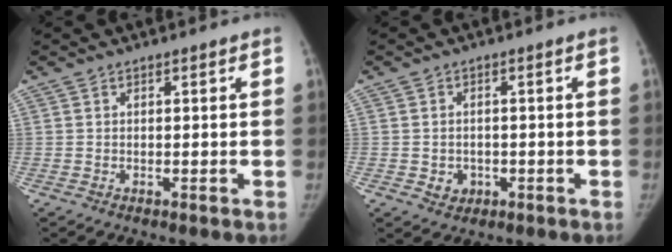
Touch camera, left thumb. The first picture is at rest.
{"total": 3.2, "force": [-0.9, 2.8, 1.2], "torque": [-0.002, 0.004, -0.005]}